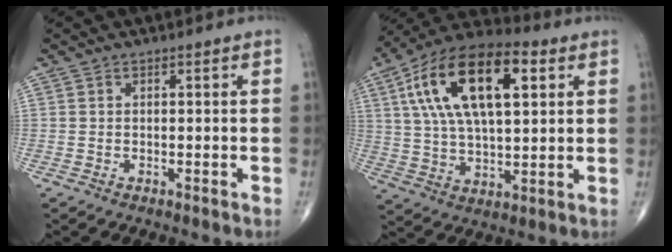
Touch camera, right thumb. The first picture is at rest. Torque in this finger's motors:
{"motor_torque": [-1.39, 3.03, 2.06, 0.71, 0.60]}